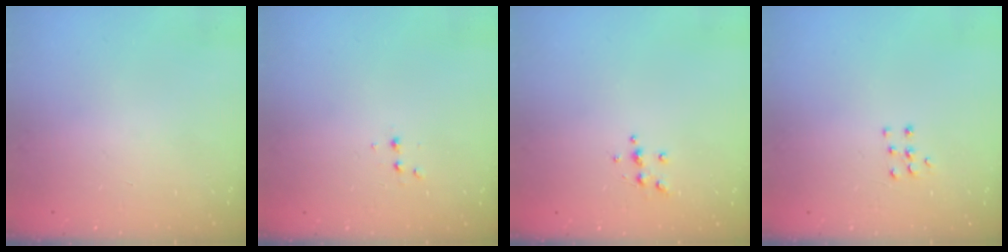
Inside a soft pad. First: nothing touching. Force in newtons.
{"total": 3.1, "press": 3.0, "slide": 0.9}
{"total": 4.3, "press": 4.3, "slide": 0.5}
{"total": 4.6, "press": 4.5, "slide": 0.5}